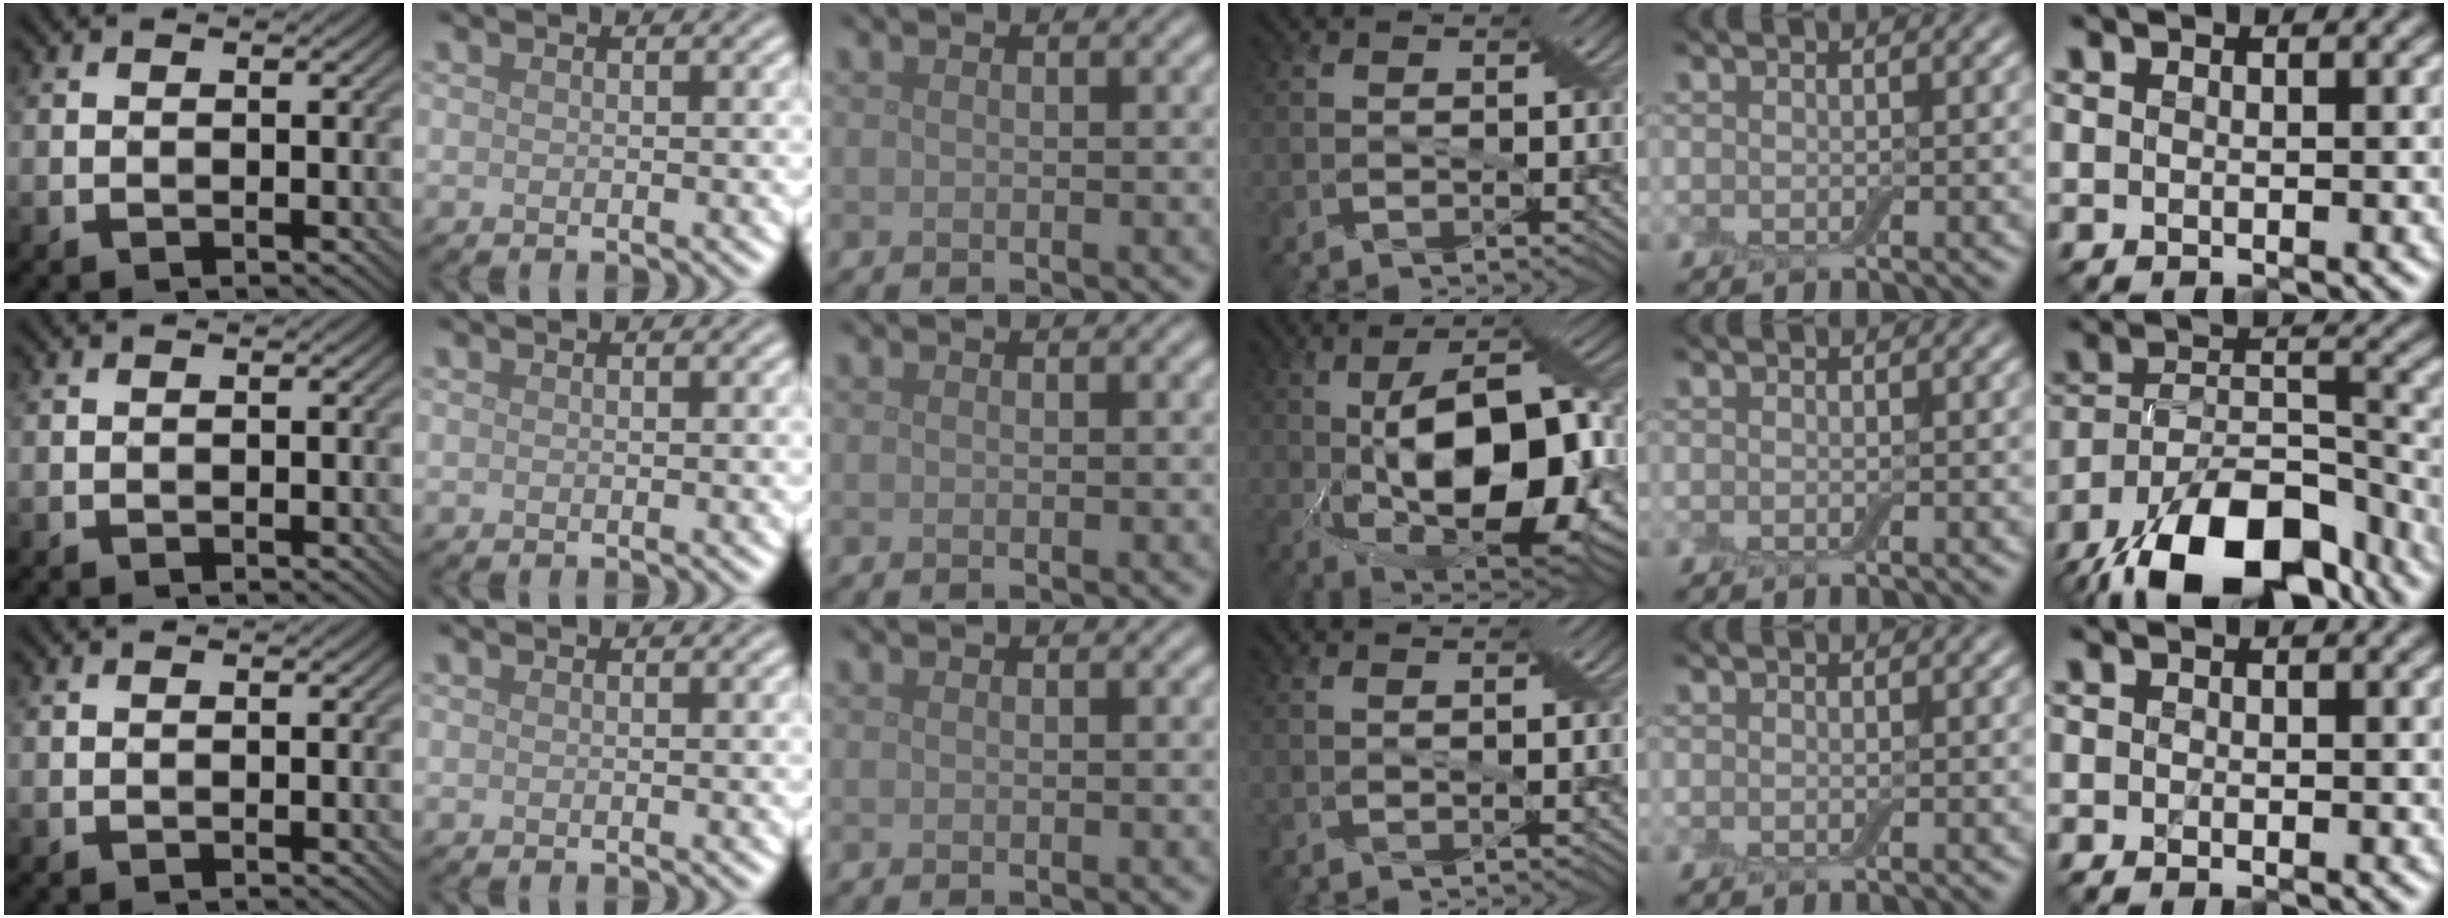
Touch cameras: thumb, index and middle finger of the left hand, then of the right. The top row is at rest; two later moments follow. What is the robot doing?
{"motion": "cut", "object": "cling film"}